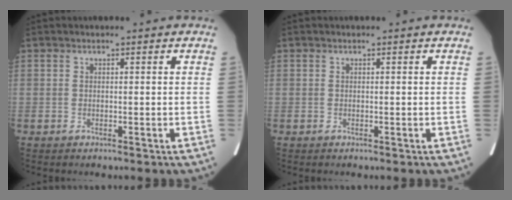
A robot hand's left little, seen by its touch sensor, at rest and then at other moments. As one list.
[{"total": 0.0}]